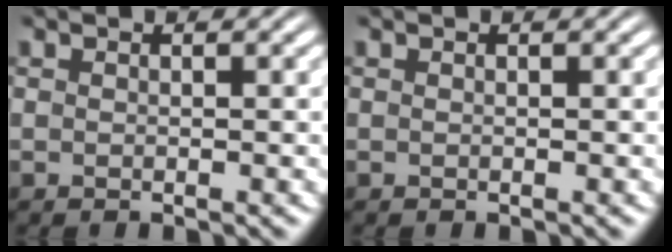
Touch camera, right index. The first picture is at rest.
{"total": 0.0}